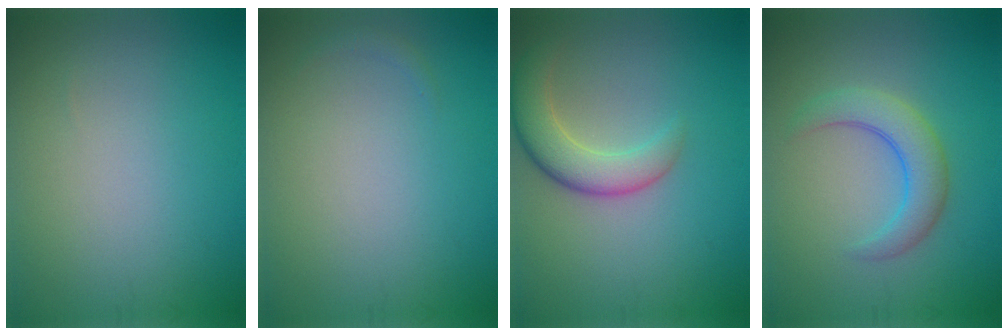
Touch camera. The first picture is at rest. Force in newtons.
{"total": 0.5, "press": 0.5, "slide": 0.1}
{"total": 4.5, "press": 4.4, "slide": 0.4}
{"total": 3.8, "press": 3.8, "slide": 0.1}